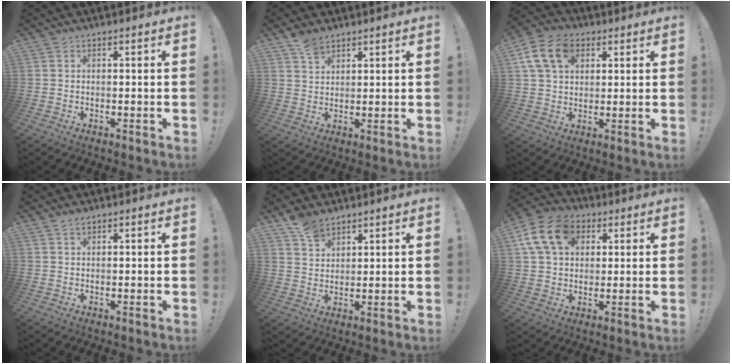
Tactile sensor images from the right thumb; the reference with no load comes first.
{"total": 4.7, "force": [3.8, 2.3, 1.7], "torque": [-0.020, -0.025, 0.070]}
{"total": 12.8, "force": [5.2, 9.1, 7.3], "torque": [-0.134, -0.007, 0.102]}
{"total": 1.4, "force": [1.1, 0.5, 0.7], "torque": [-0.008, -0.003, 0.020]}
{"total": 6.9, "force": [5.6, 3.6, 2.1], "torque": [-0.029, -0.036, 0.105]}
{"total": 15.3, "force": [5.6, 11.4, 8.6], "torque": [-0.147, -0.010, 0.111]}